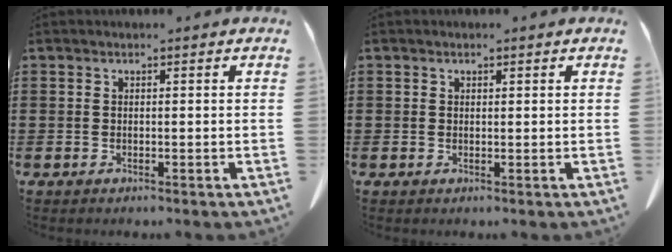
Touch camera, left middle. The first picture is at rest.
{"total": 0.5, "force": [0.4, 0.3, 0.1], "torque": [-0.004, 0.000, 0.009]}